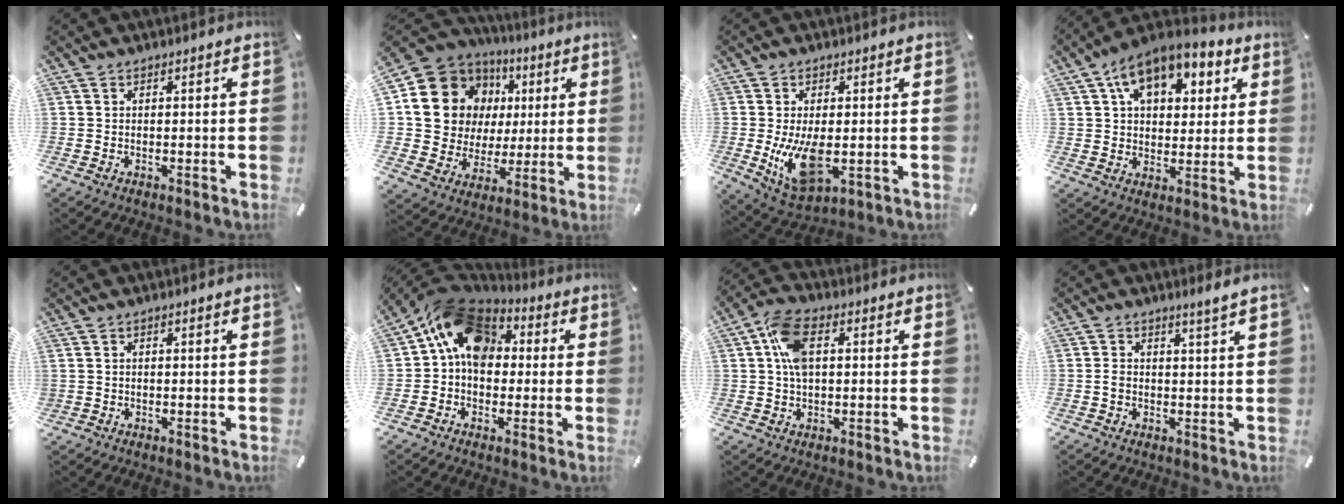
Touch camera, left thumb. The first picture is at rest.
{"total": 15.0, "force": [3.4, 14.0, 4.3], "torque": [-0.076, -0.024, 0.083]}
{"total": 11.2, "force": [-0.7, 6.1, 9.3], "torque": [-0.184, -0.022, -0.009]}
{"total": 11.1, "force": [6.2, 7.6, 5.4], "torque": [-0.093, -0.025, 0.113]}
{"total": 0.6, "force": [0.1, 0.6, 0.3], "torque": [-0.006, 0.002, 0.000]}
{"total": 13.8, "force": [2.5, 10.5, 8.6], "torque": [-0.144, 0.011, 0.046]}
{"total": 8.6, "force": [1.6, 5.1, 6.7], "torque": [-0.145, 0.005, 0.025]}
{"total": 2.2, "force": [0.9, 0.4, 1.9], "torque": [-0.039, -0.001, 0.015]}